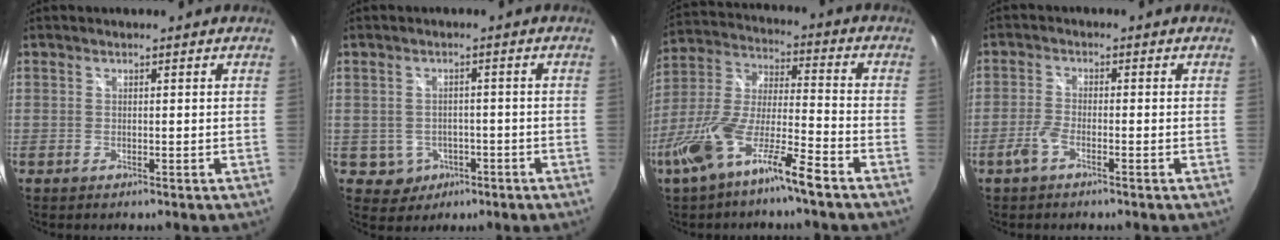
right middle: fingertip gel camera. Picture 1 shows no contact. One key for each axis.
{"total": 4.8, "fx": -1.8, "fy": 4.4, "fz": 1.1, "tx": -0.035, "ty": 0.009, "tz": -0.013}
{"total": 14.1, "fx": -8.9, "fy": 1.8, "fz": 10.8, "tx": -0.224, "ty": -0.015, "tz": -0.169}
{"total": 3.3, "fx": -2.1, "fy": 1.0, "fz": 2.4, "tx": -0.065, "ty": 0.000, "tz": -0.043}